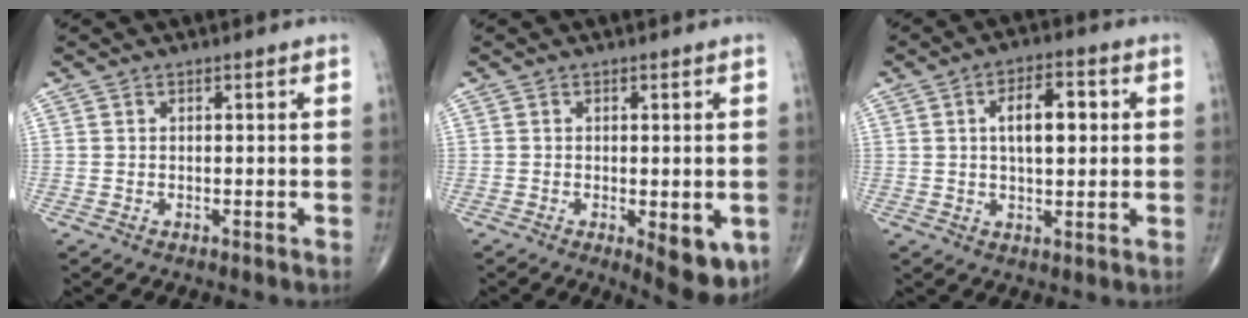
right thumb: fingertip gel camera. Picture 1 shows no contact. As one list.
[{"total": 7.8, "force": [-2.3, 3.0, 6.9], "torque": [-0.081, -0.016, -0.026]}, {"total": 8.2, "force": [1.5, 3.9, 7.1], "torque": [-0.096, 0.005, 0.020]}]